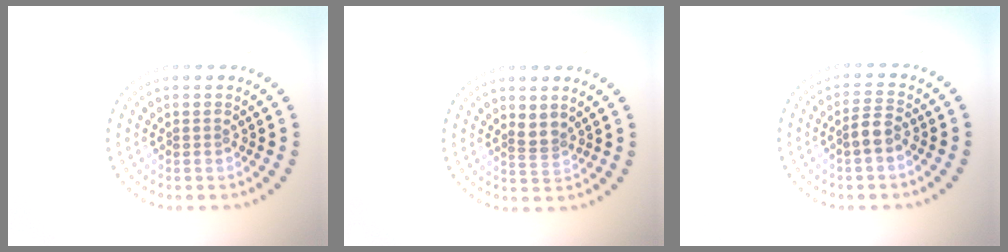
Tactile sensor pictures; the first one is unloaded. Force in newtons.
{"total": 1.3, "press": 0.8, "slide": 1.1}
{"total": 2.0, "press": 1.8, "slide": 0.9}